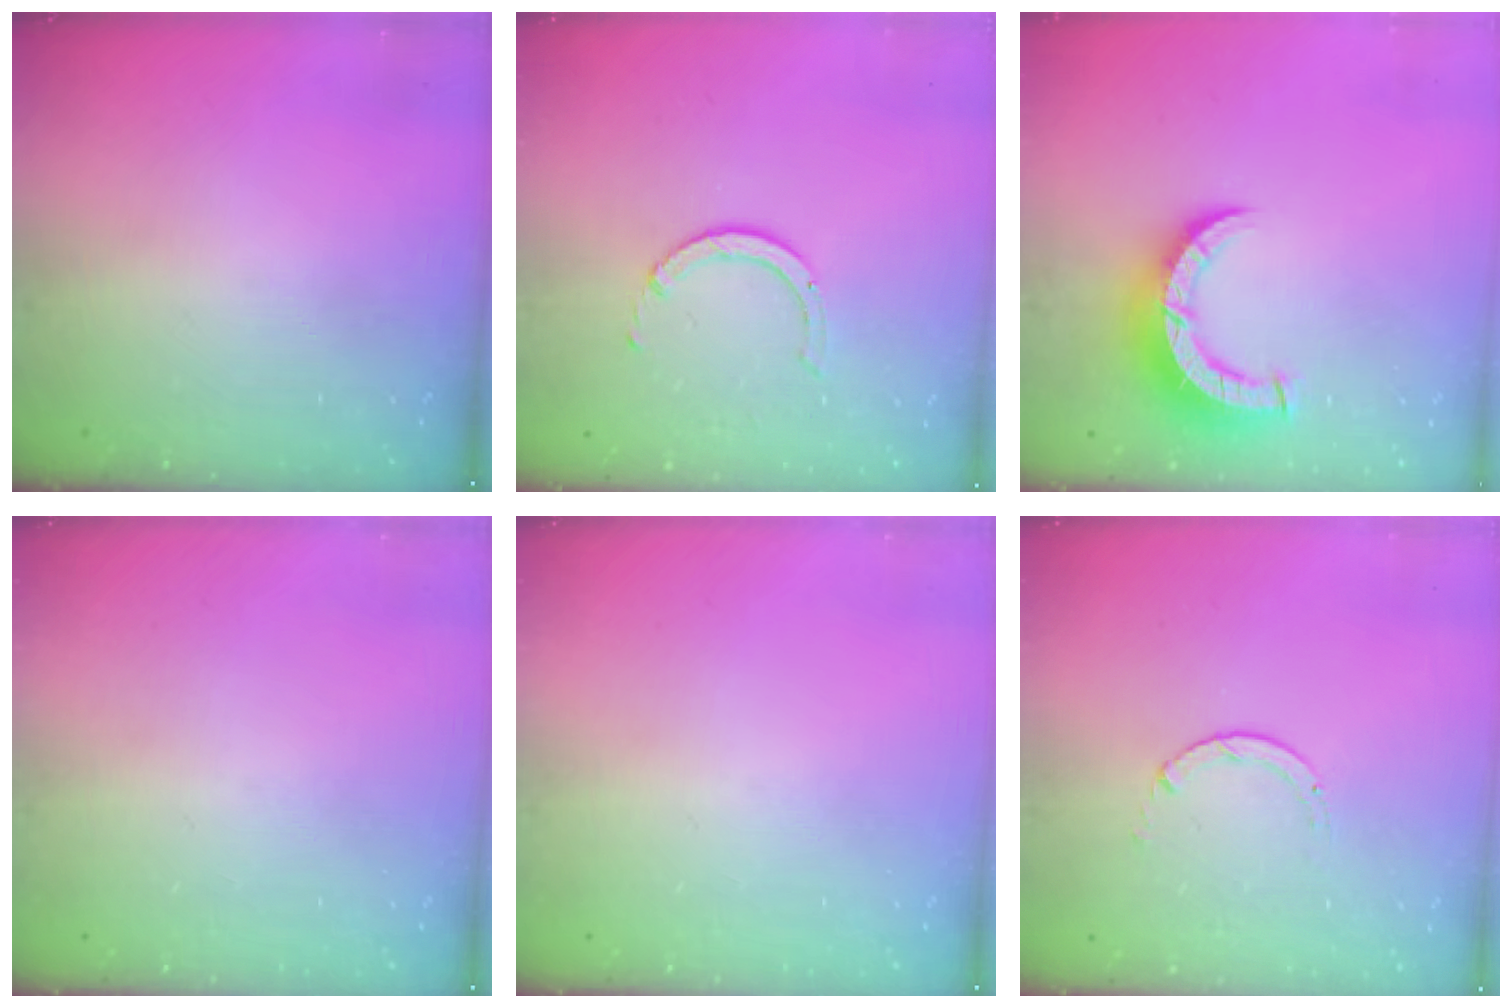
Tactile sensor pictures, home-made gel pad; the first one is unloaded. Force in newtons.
{"total": 2.3, "press": 2.3, "slide": 0.3}
{"total": 8.8, "press": 8.8, "slide": 1.1}
{"total": 0.0}
{"total": 0.0}
{"total": 0.6, "press": 0.5, "slide": 0.1}